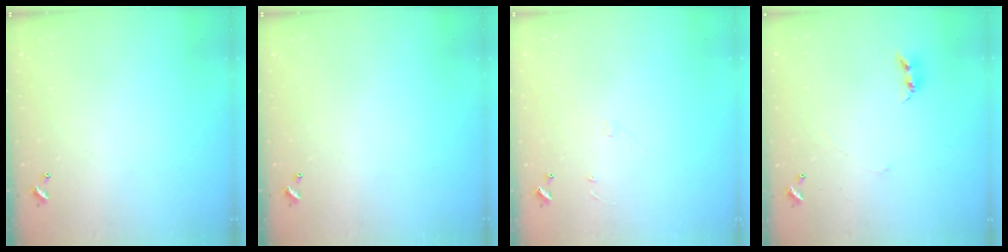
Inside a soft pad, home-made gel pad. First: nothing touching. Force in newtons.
{"total": 0.0}
{"total": 5.5, "press": 5.5, "slide": 0.5}
{"total": 2.7, "press": 2.7, "slide": 0.3}